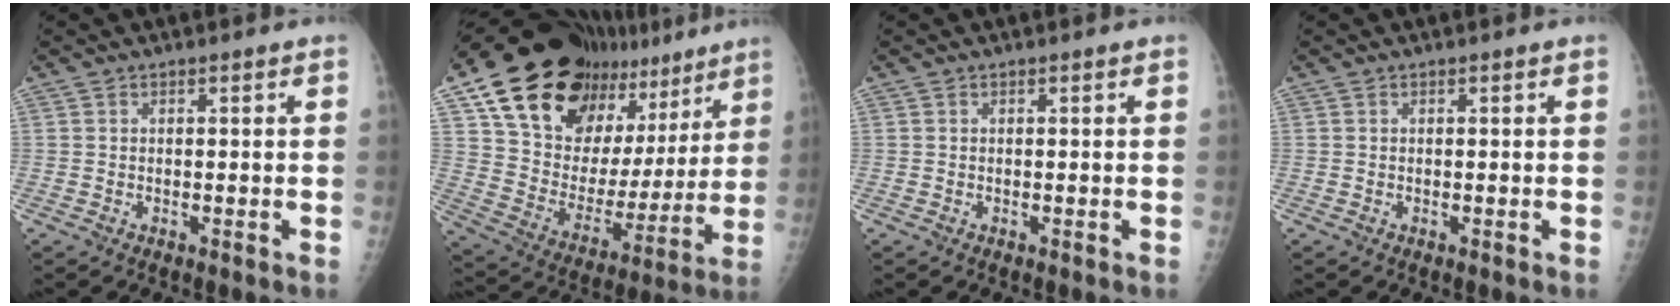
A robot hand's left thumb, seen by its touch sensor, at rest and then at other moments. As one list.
[{"total": 28.4, "force": [18.3, 15.3, 15.4], "torque": [-0.213, -0.046, 0.295]}, {"total": 0.0}, {"total": 0.0}]